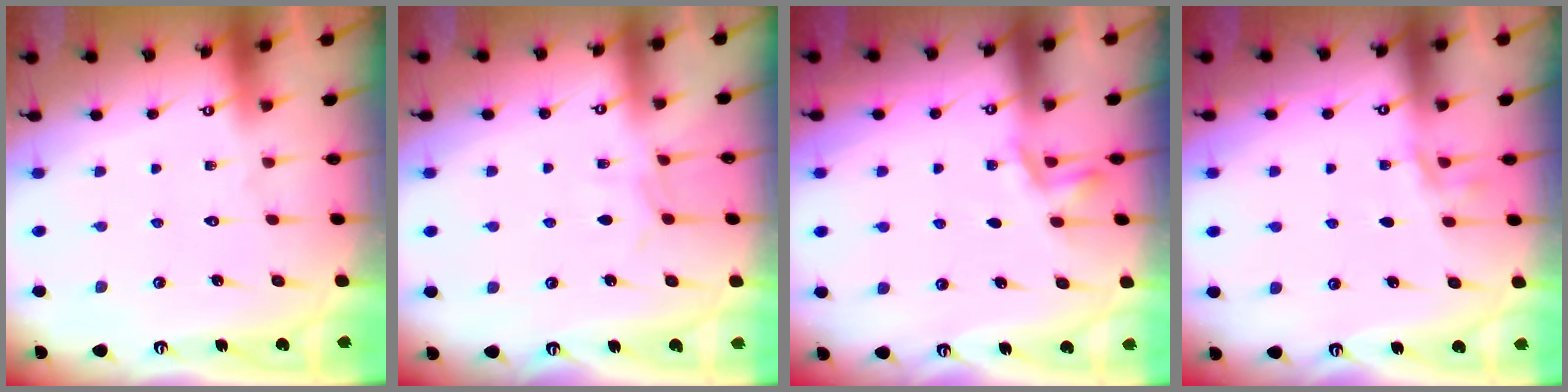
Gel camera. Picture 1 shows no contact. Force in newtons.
{"total": 3.8, "press": 3.8, "slide": 0.2}
{"total": 2.7, "press": 2.3, "slide": 1.5}
{"total": 3.3, "press": 2.9, "slide": 1.7}